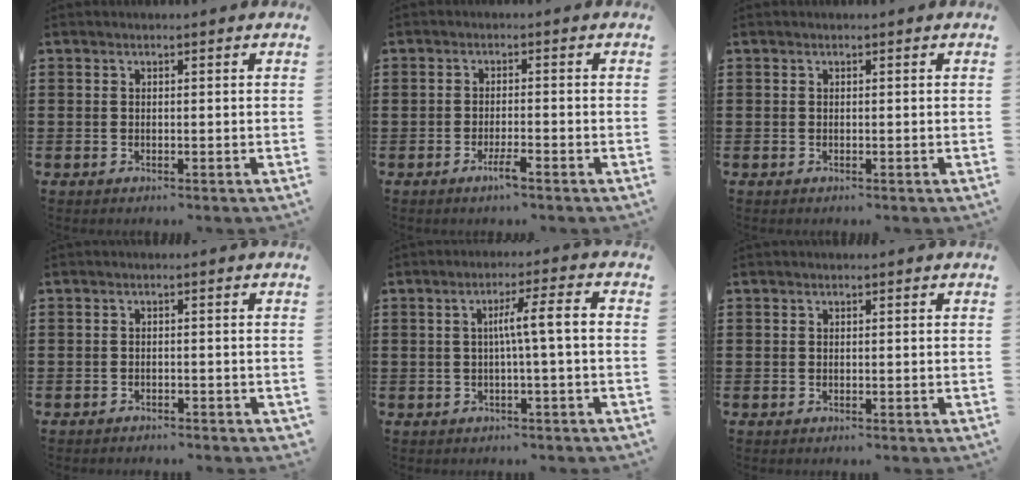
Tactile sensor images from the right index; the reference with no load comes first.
{"total": 2.7, "force": [-1.8, 0.4, 2.1], "torque": [-0.042, -0.001, -0.033]}
{"total": 0.0}
{"total": 0.9, "force": [-0.9, 0.3, 0.0], "torque": [-0.005, 0.002, -0.020]}
{"total": 5.0, "force": [-0.4, -0.1, 5.0], "torque": [-0.092, 0.000, -0.014]}
{"total": 0.0}